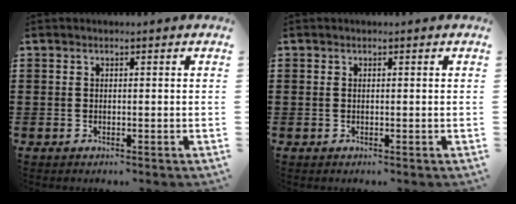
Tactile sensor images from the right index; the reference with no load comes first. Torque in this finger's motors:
{"motor_torque": [0.18, 0.15, 0.02, 0.02]}